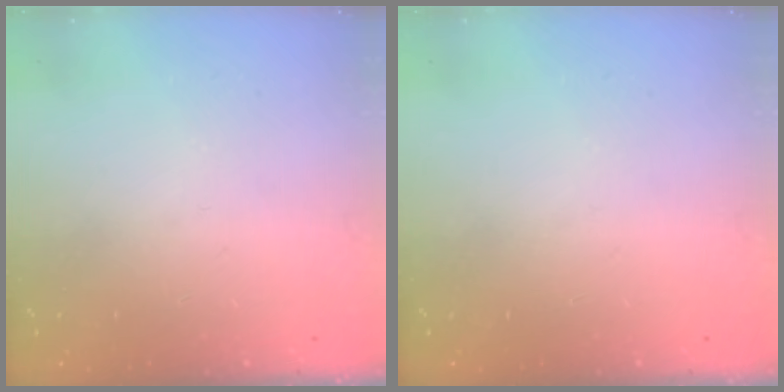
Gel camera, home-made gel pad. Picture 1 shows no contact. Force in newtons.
{"total": 0.0}